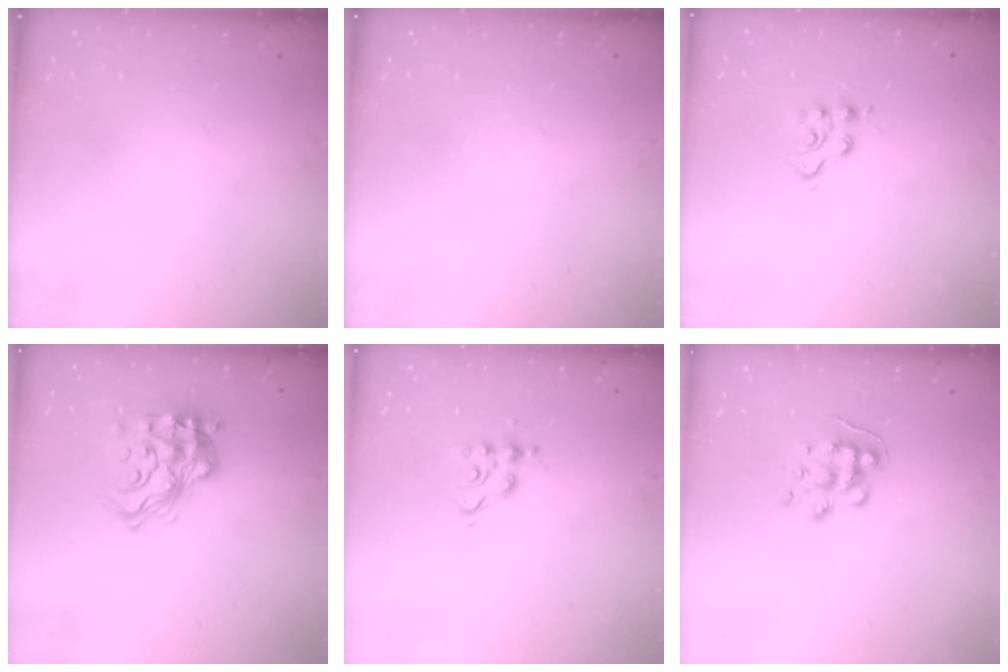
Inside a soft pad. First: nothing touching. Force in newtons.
{"total": 0.0}
{"total": 6.7, "press": 6.7, "slide": 0.2}
{"total": 16.0, "press": 15.9, "slide": 1.8}
{"total": 4.7, "press": 4.7, "slide": 0.5}
{"total": 8.9, "press": 8.9, "slide": 0.8}